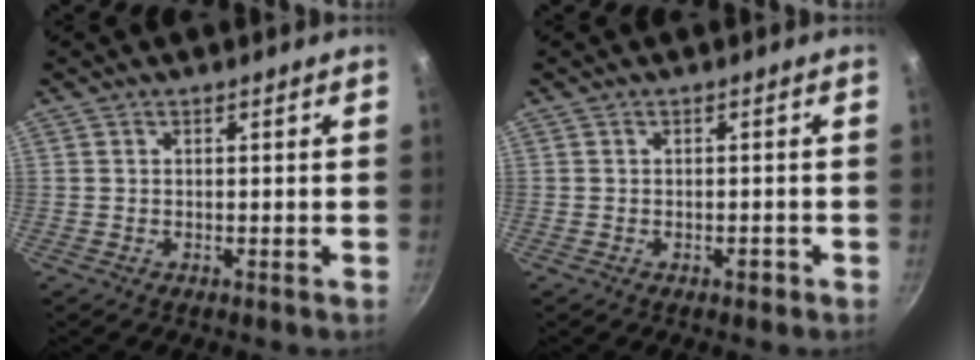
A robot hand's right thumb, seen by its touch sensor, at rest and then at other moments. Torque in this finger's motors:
{"motor_torque": [0.52, -0.25, 0.01, -0.20, -0.03]}